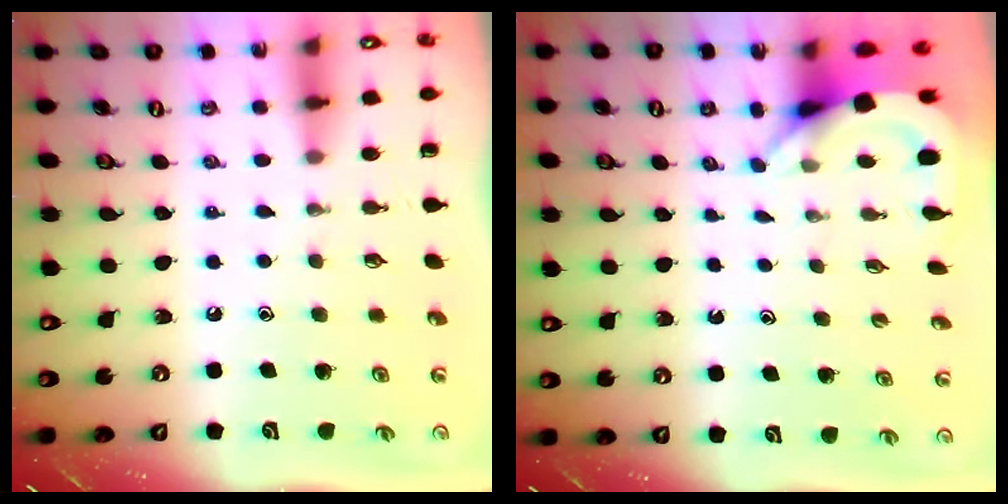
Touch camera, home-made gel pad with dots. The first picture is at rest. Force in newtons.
{"total": 3.6, "press": 3.6, "slide": 0.2}